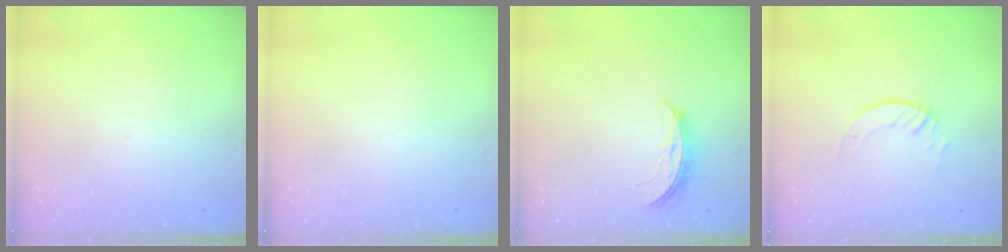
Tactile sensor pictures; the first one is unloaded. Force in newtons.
{"total": 0.0}
{"total": 5.9, "press": 5.9, "slide": 0.4}
{"total": 4.5, "press": 4.4, "slide": 0.4}